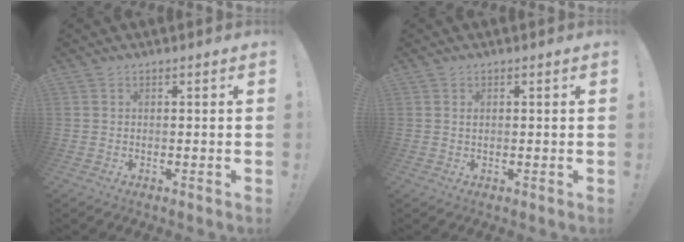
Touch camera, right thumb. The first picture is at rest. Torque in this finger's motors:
{"motor_torque": [-0.21, 0.09, -0.08, 0.03, 0.00]}